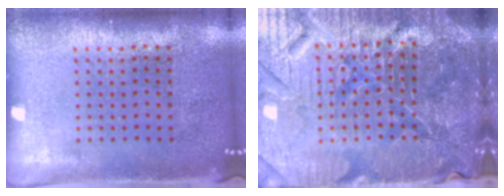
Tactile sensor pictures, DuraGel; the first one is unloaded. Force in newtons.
{"total": 6.3, "press": 5.7, "slide": 2.8}